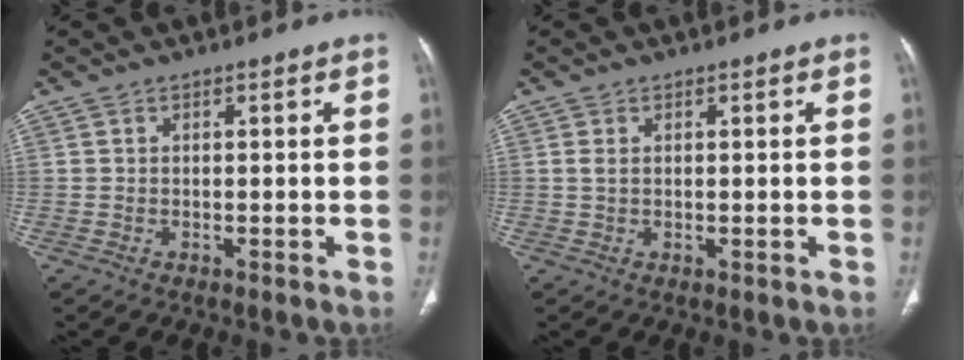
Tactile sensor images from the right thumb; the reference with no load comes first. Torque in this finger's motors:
{"motor_torque": [0.12, 0.78, -0.29, 0.17, 0.00]}